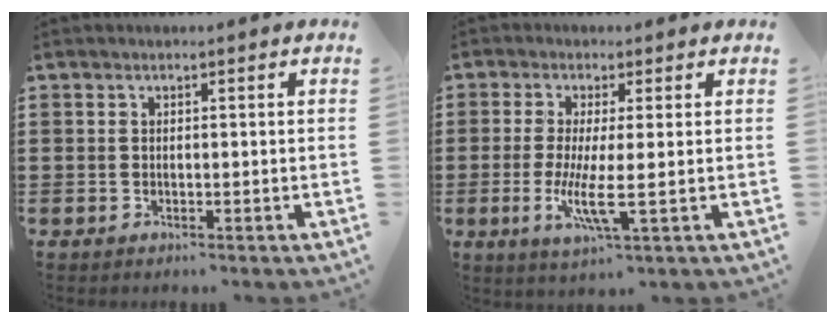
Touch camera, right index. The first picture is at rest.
{"total": 6.0, "force": [-1.0, 0.5, 5.9], "torque": [-0.118, -0.015, -0.019]}